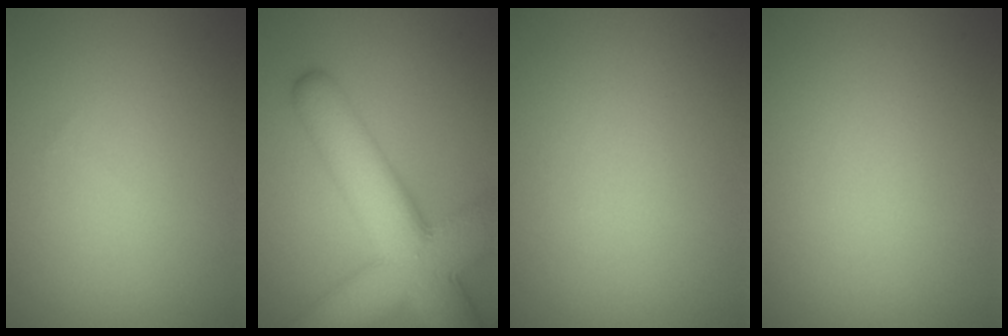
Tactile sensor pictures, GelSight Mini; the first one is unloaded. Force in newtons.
{"total": 11.1, "press": 11.1, "slide": 0.4}
{"total": 0.0}
{"total": 0.0}